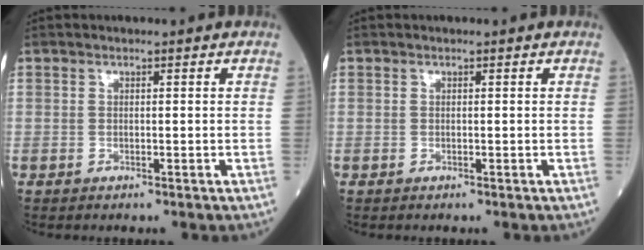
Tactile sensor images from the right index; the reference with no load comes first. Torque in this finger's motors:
{"motor_torque": [0.01, 0.00, 0.00, 0.00]}